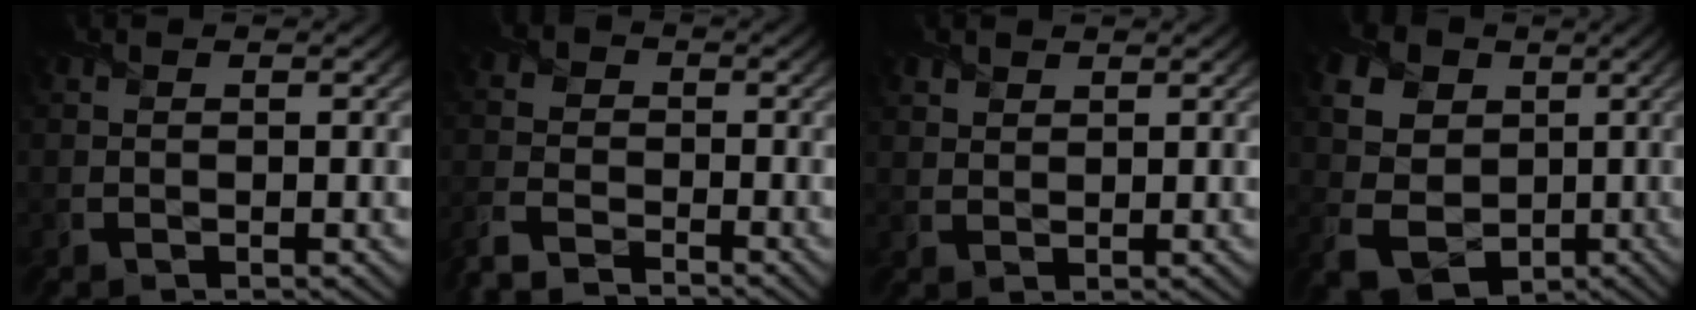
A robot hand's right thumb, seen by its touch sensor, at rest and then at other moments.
{"total": 5.9, "force": [-5.0, 2.1, 2.2], "torque": [-0.050, -0.013, -0.113]}
{"total": 1.6, "force": [1.3, 0.8, 0.4], "torque": [-0.013, 0.001, 0.031]}
{"total": 9.8, "force": [0.7, 8.0, 5.6], "torque": [-0.153, -0.011, 0.011]}